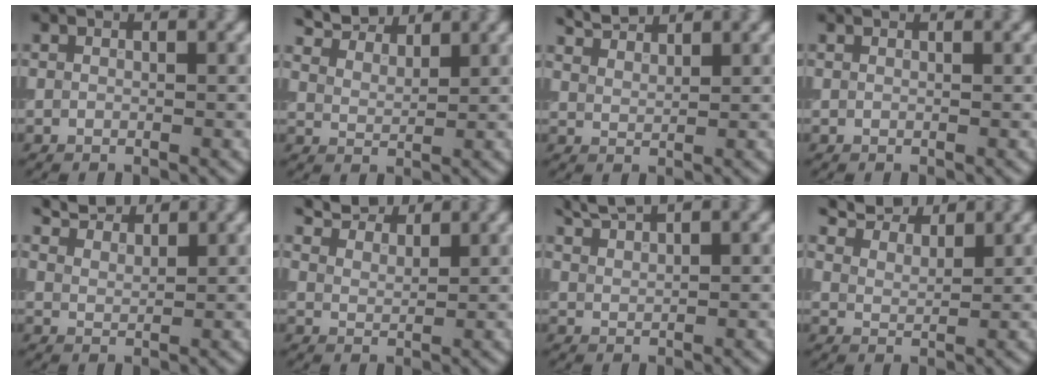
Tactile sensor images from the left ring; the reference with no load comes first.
{"total": 6.5, "force": [5.8, 2.0, 2.3], "torque": [-0.055, 0.011, 0.097]}
{"total": 2.9, "force": [2.8, 0.5, 0.7], "torque": [-0.016, 0.007, 0.053]}
{"total": 0.7, "force": [0.7, 0.0, 0.1], "torque": [-0.004, -0.004, 0.006]}
{"total": 3.8, "force": [3.5, 0.9, 1.0], "torque": [-0.026, 0.007, 0.066]}
{"total": 5.4, "force": [4.9, 1.5, 1.7], "torque": [-0.045, 0.006, 0.086]}
{"total": 2.6, "force": [2.4, 0.3, 1.0], "torque": [-0.015, 0.008, 0.050]}
{"total": 6.6, "force": [5.9, 1.9, 2.2], "torque": [-0.054, 0.011, 0.098]}